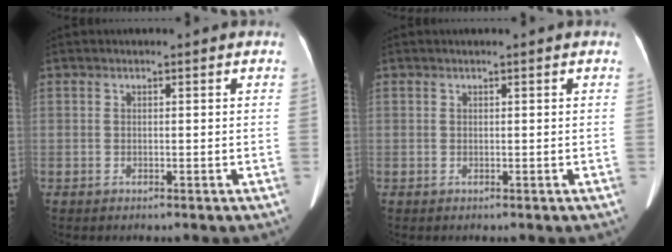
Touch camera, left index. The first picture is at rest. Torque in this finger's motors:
{"motor_torque": [0.62, -1.15, -0.02, -0.06]}